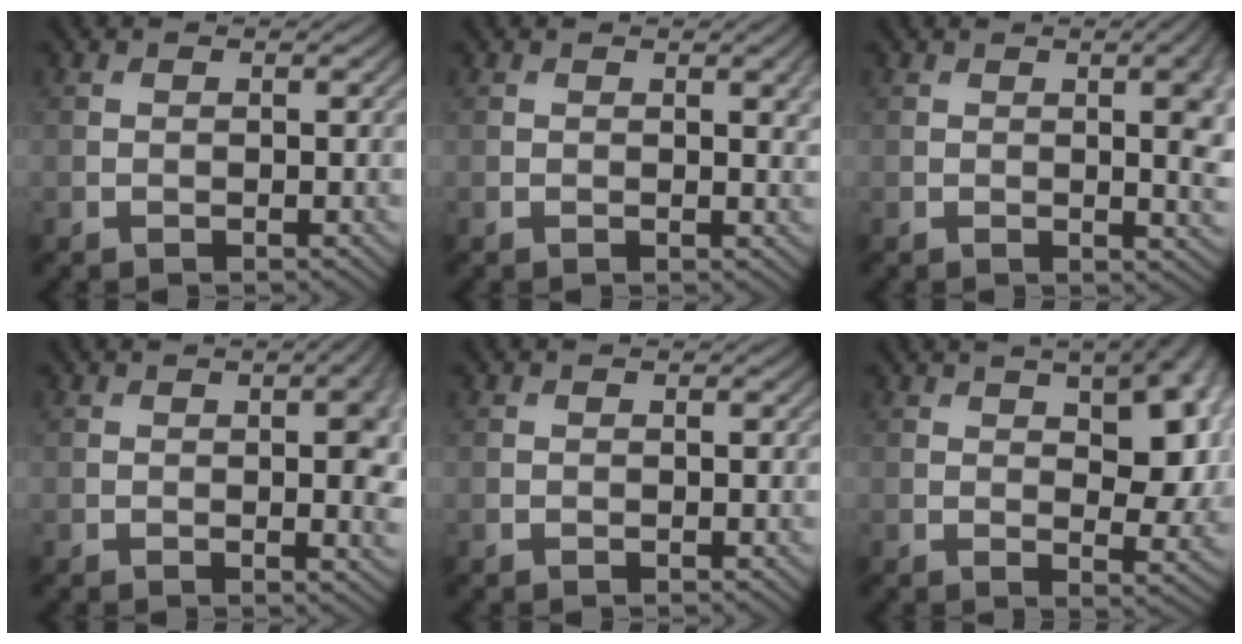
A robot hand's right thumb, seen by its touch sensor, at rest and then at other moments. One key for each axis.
{"total": 1.7, "fx": 0.7, "fy": 0.4, "fz": 1.5, "tx": -0.017, "ty": -0.002, "tz": 0.011}
{"total": 6.6, "fx": 0.7, "fy": 2.2, "fz": 6.2, "tx": -0.072, "ty": 0.001, "tz": 0.014}
{"total": 5.7, "fx": 0.3, "fy": 1.9, "fz": 5.3, "tx": -0.069, "ty": -0.004, "tz": 0.012}
{"total": 0.0}
{"total": 12.3, "fx": 3.2, "fy": 6.2, "fz": 10.1, "tx": -0.128, "ty": 0.014, "tz": 0.046}